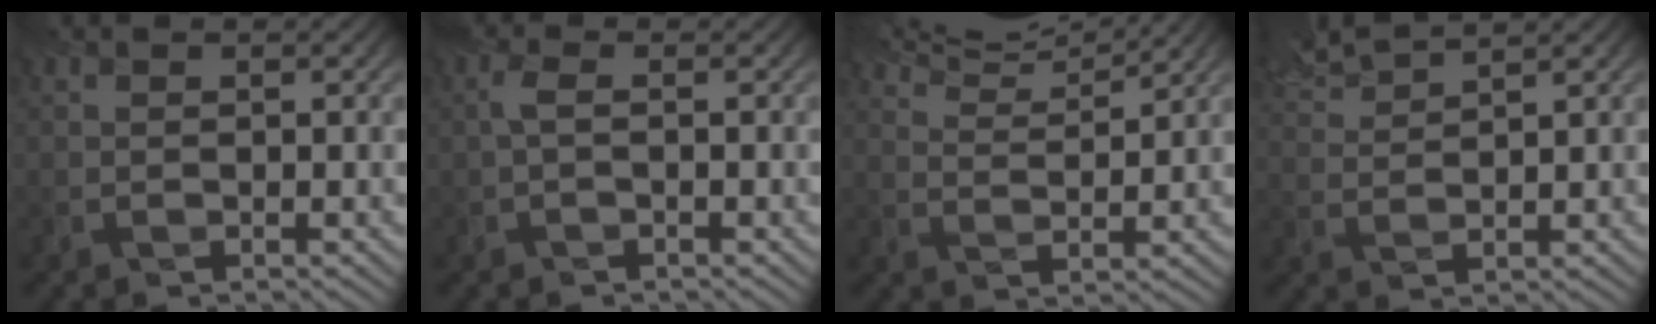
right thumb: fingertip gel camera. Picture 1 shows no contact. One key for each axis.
{"total": 1.5, "fx": 0.0, "fy": 0.4, "fz": 1.5, "tx": -0.035, "ty": 0.007, "tz": -0.003}
{"total": 8.0, "fx": 7.2, "fy": 1.0, "fz": 3.4, "tx": -0.080, "ty": 0.012, "tz": 0.121}
{"total": 4.8, "fx": 4.2, "fy": 0.6, "fz": 2.2, "tx": -0.052, "ty": 0.019, "tz": 0.084}